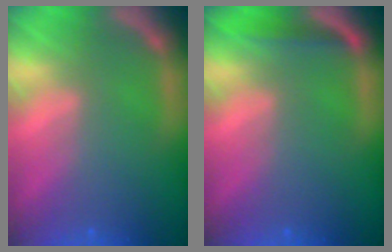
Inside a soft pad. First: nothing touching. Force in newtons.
{"total": 1.9}